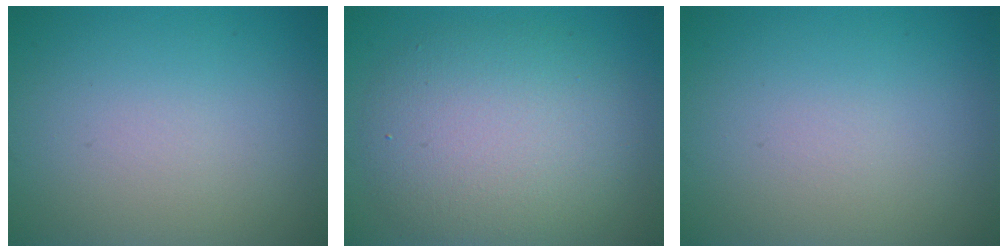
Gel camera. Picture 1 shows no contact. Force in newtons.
{"total": 7.1, "press": 7.1, "slide": 0.3}
{"total": 0.0}